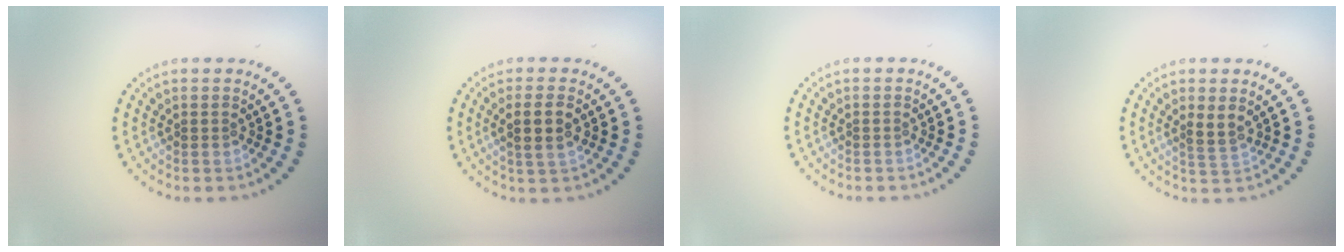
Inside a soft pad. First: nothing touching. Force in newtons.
{"total": 2.8, "press": 2.7, "slide": 0.9}
{"total": 0.0}
{"total": 1.8, "press": 1.6, "slide": 0.9}